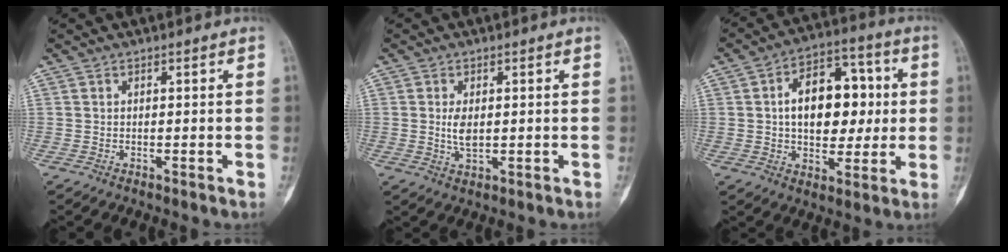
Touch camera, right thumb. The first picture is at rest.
{"total": 3.2, "force": [0.1, 1.4, 2.9], "torque": [-0.055, -0.007, 0.005]}
{"total": 15.8, "force": [1.5, 9.9, 12.2], "torque": [-0.139, 0.024, 0.019]}